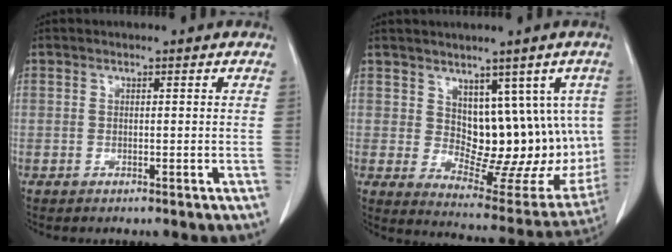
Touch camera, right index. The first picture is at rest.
{"total": 13.5, "force": [2.8, 7.9, 10.5], "torque": [-0.110, 0.008, 0.062]}